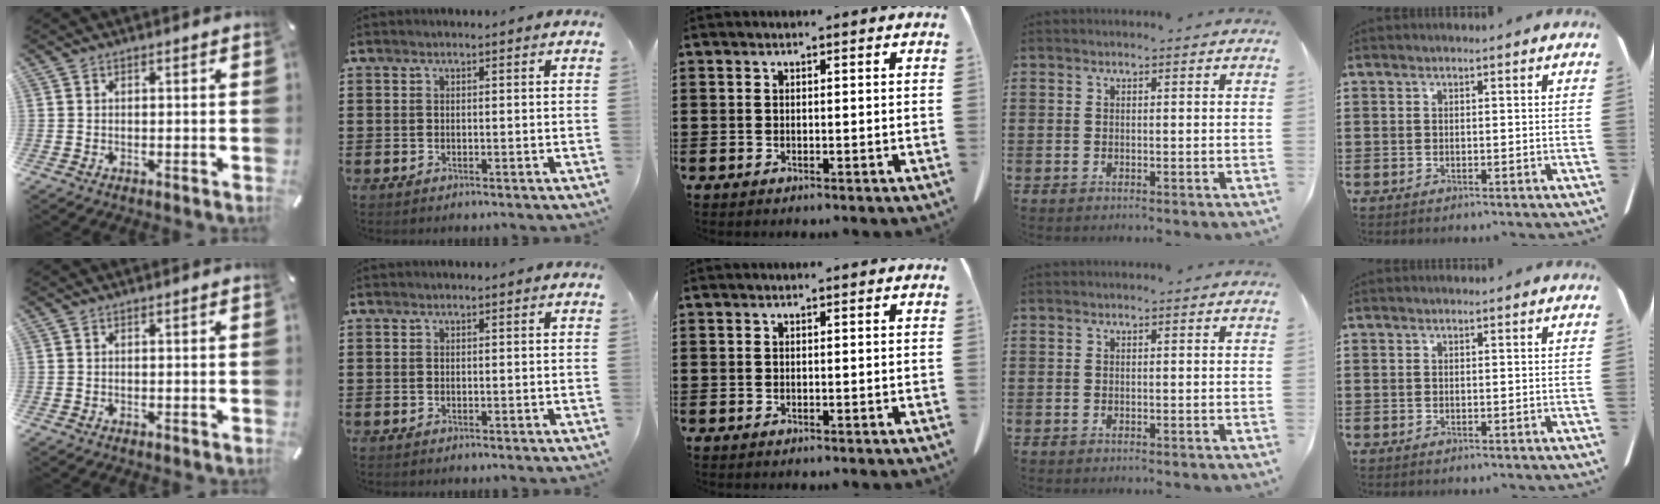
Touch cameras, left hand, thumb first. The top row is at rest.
{}